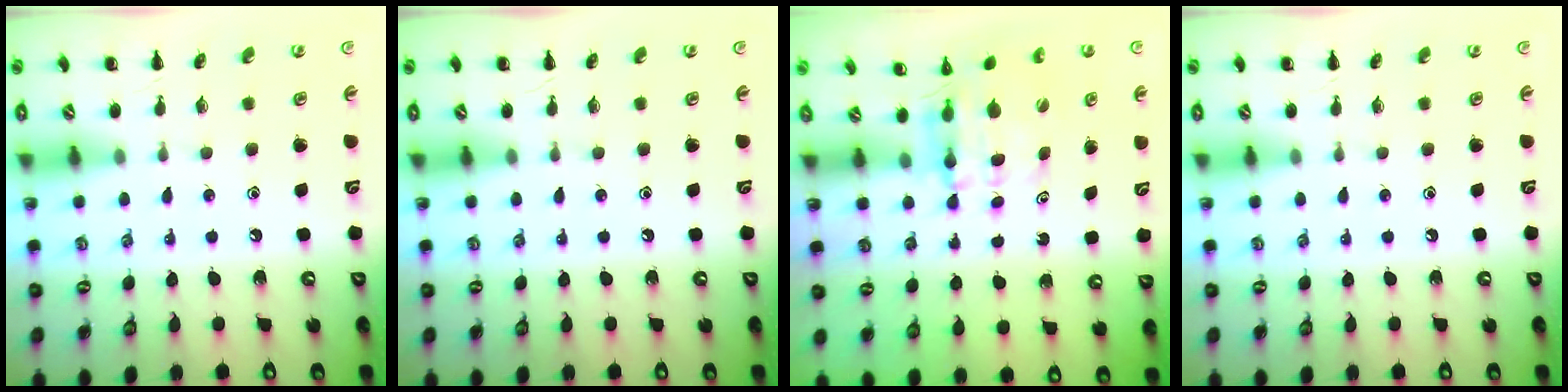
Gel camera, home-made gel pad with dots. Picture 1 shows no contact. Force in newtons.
{"total": 0.0}
{"total": 4.7, "press": 4.7, "slide": 0.1}
{"total": 0.0}